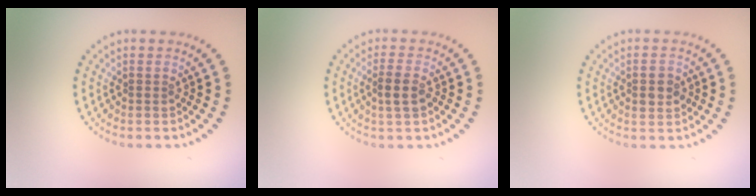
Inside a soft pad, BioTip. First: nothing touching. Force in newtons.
{"total": 1.9, "press": 1.8, "slide": 0.7}
{"total": 2.1, "press": 2.1, "slide": 0.2}